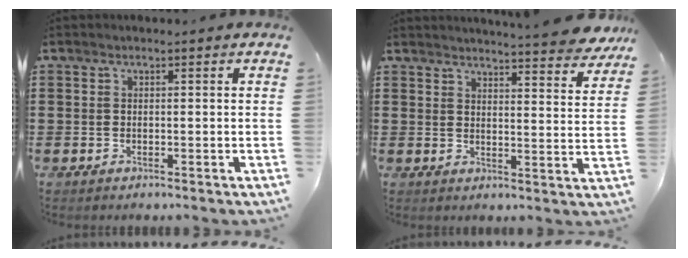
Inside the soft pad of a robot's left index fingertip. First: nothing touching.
{"total": 4.8, "force": [4.6, -0.5, 1.3], "torque": [-0.035, -0.028, 0.079]}